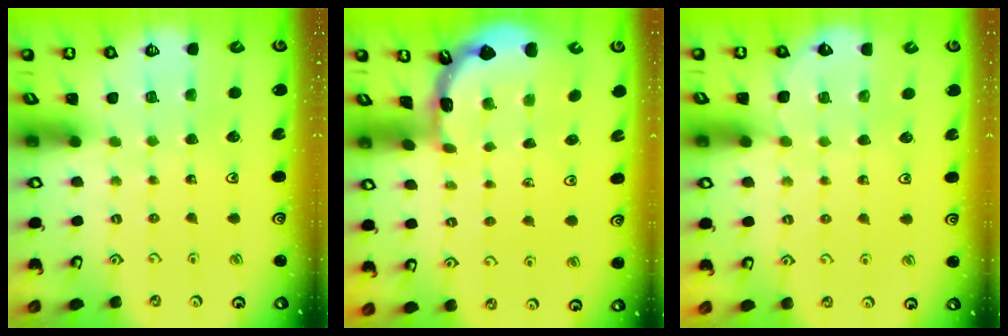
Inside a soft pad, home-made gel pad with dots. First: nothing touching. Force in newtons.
{"total": 1.6, "press": 1.6, "slide": 0.1}
{"total": 4.6, "press": 4.2, "slide": 1.8}